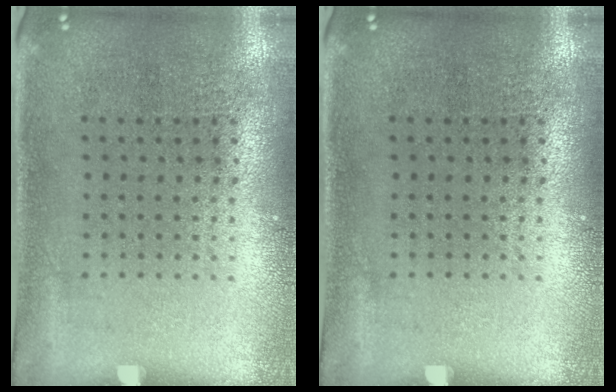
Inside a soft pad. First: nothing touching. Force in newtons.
{"total": 0.0}